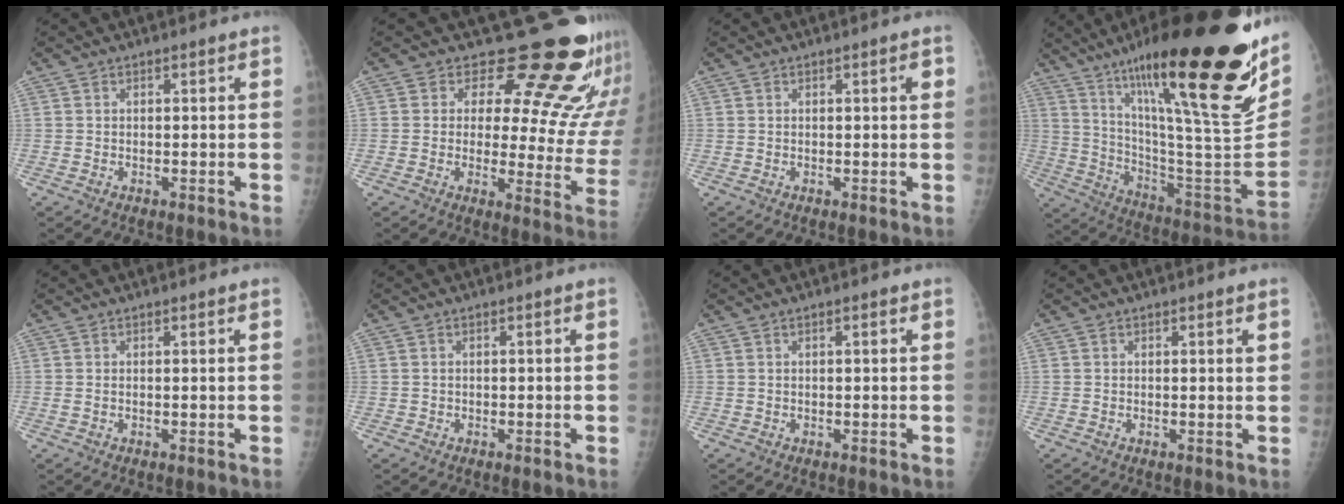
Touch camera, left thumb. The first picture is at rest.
{"total": 19.6, "force": [16.2, 6.7, 8.8], "torque": [-0.062, -0.136, 0.181]}
{"total": 1.2, "force": [0.4, 0.2, 1.2], "torque": [-0.017, 0.001, 0.005]}
{"total": 37.8, "force": [21.7, 7.6, 30.0], "torque": [-0.381, -0.049, 0.353]}
{"total": 0.5, "force": [0.1, -0.1, 0.5], "torque": [-0.018, -0.003, 0.004]}
{"total": 0.0}
{"total": 0.9, "force": [0.3, 0.2, 0.8], "torque": [-0.016, 0.001, 0.004]}
{"total": 0.9, "force": [0.4, 0.1, 0.8], "torque": [-0.012, -0.001, 0.003]}